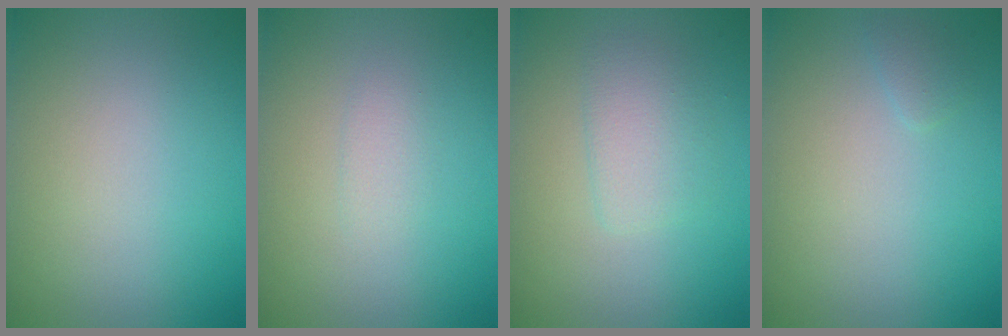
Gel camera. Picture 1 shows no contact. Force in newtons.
{"total": 0.9, "press": 0.9, "slide": 0.0}
{"total": 2.1, "press": 2.1, "slide": 0.1}
{"total": 0.8, "press": 0.8, "slide": 0.1}